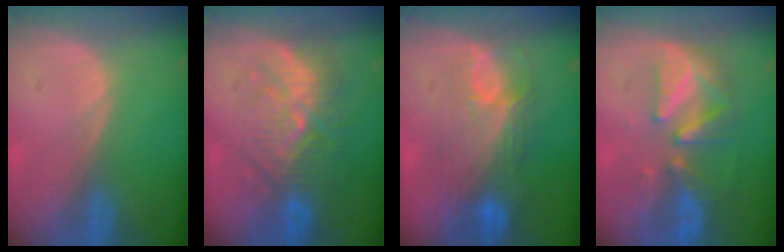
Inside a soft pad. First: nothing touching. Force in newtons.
{"total": 9.3, "press": 8.9, "slide": 2.7}
{"total": 9.1, "press": 8.5, "slide": 3.4}
{"total": 8.3, "press": 8.1, "slide": 2.0}